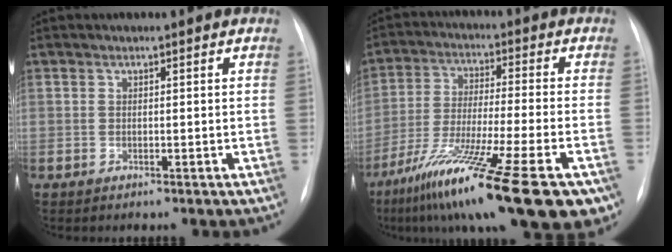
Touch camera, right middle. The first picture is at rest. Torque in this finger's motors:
{"motor_torque": [1.50, -0.64, 0.44, 0.21]}